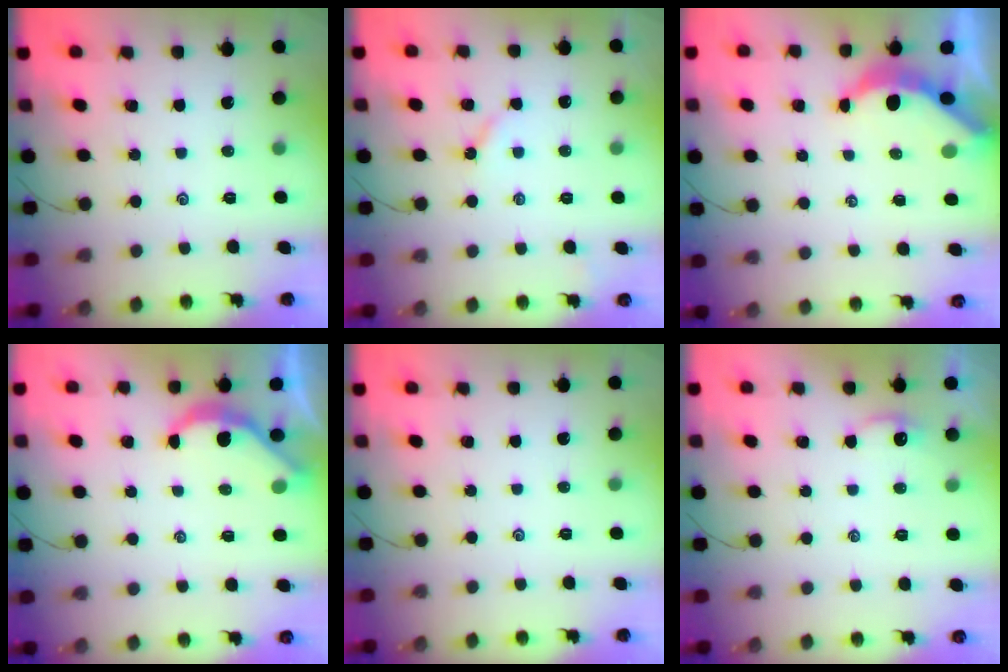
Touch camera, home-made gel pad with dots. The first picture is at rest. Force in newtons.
{"total": 2.3, "press": 2.3, "slide": 0.3}
{"total": 6.0, "press": 5.9, "slide": 1.0}
{"total": 4.7, "press": 4.7, "slide": 0.4}
{"total": 0.0}
{"total": 2.1, "press": 2.0, "slide": 0.3}